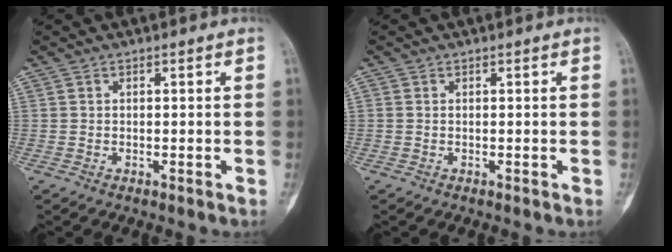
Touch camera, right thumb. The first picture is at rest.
{"total": 0.0}